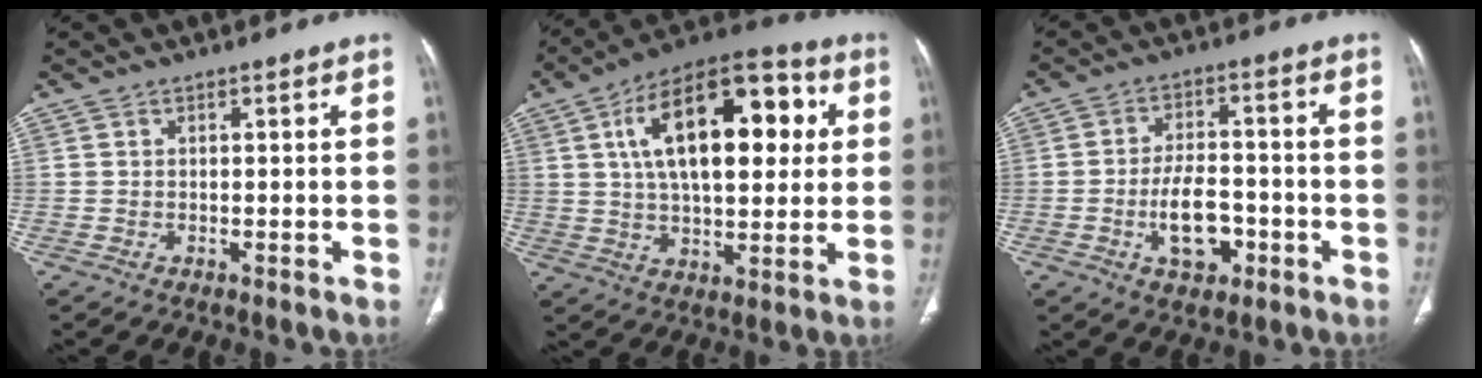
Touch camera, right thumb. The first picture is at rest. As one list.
[{"total": 22.9, "force": [5.6, 11.4, 19.1], "torque": [-0.274, 0.013, 0.080]}, {"total": 9.0, "force": [-3.0, 5.1, 6.8], "torque": [-0.102, 0.022, -0.049]}]